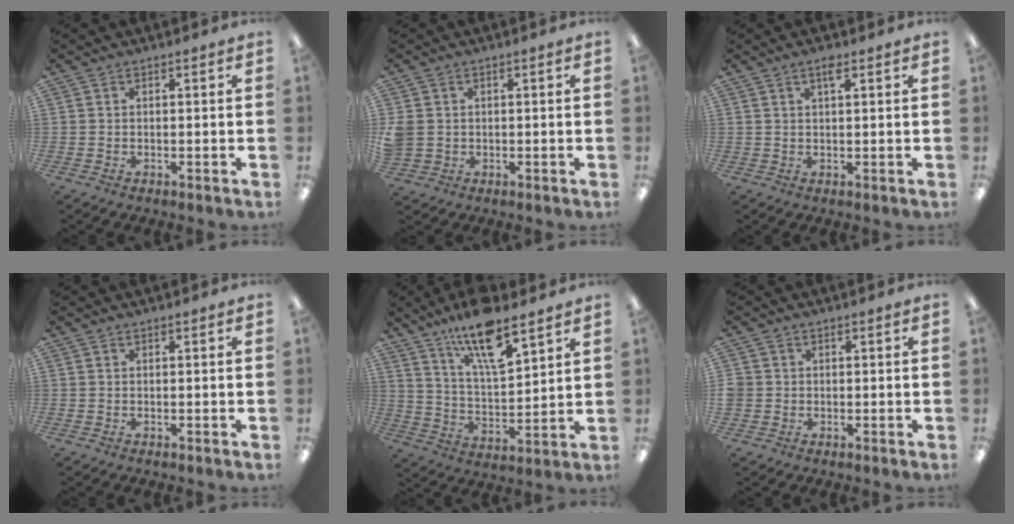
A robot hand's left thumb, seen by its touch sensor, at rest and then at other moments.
{"total": 3.4, "force": [0.3, 3.1, 1.1], "torque": [-0.023, 0.007, 0.009]}
{"total": 2.3, "force": [1.5, 0.5, 1.6], "torque": [-0.028, 0.001, 0.024]}
{"total": 0.0}
{"total": 15.7, "force": [11.4, 4.7, 9.6], "torque": [-0.165, -0.056, 0.191]}
{"total": 2.1, "force": [0.1, 2.1, 0.4], "torque": [-0.007, 0.003, 0.001]}